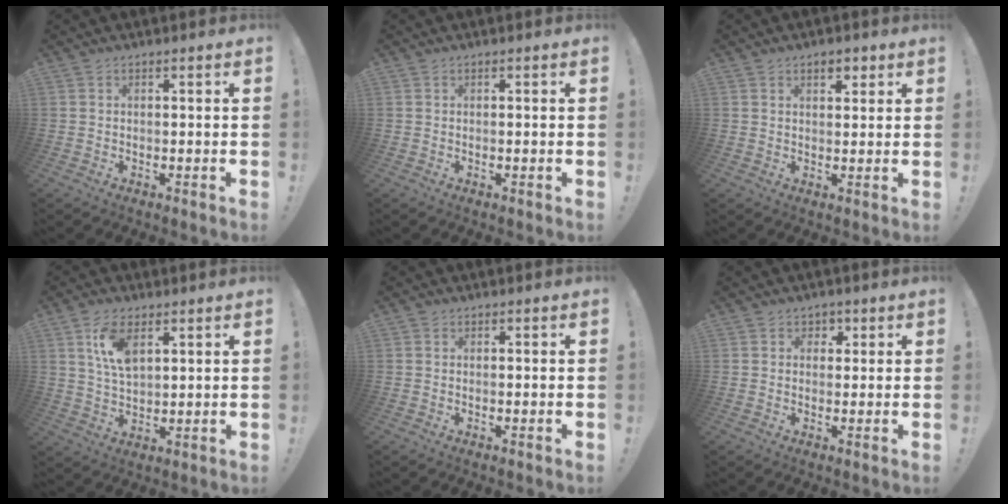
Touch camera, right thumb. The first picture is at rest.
{"total": 0.0}
{"total": 3.4, "force": [1.9, 2.1, 1.8], "torque": [-0.014, -0.005, 0.029]}
{"total": 9.0, "force": [4.4, 4.5, 6.4], "torque": [-0.115, -0.013, 0.079]}
{"total": 0.6, "force": [-0.1, 0.4, -0.3], "torque": [0.007, 0.001, -0.001]}
{"total": 3.0, "force": [1.2, 2.7, 0.6], "torque": [0.004, -0.006, 0.017]}